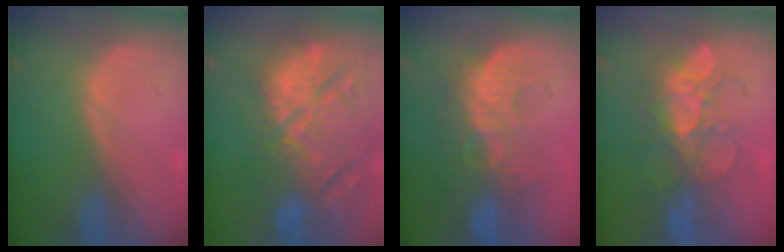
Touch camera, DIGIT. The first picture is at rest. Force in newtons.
{"total": 15.2, "press": 13.0, "slide": 7.9}
{"total": 10.4, "press": 9.8, "slide": 3.4}
{"total": 8.7, "press": 8.4, "slide": 2.4}